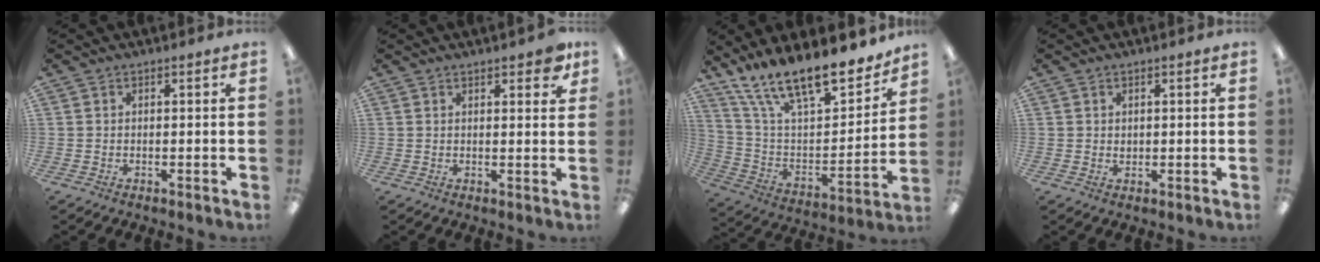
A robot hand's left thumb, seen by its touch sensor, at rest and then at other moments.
{"total": 4.2, "force": [2.9, 1.5, 2.6], "torque": [-0.033, -0.008, 0.047]}
{"total": 19.5, "force": [16.3, 5.2, 9.4], "torque": [-0.173, -0.116, 0.284]}
{"total": 1.0, "force": [0.5, 0.9, 0.2], "torque": [0.002, -0.001, 0.007]}